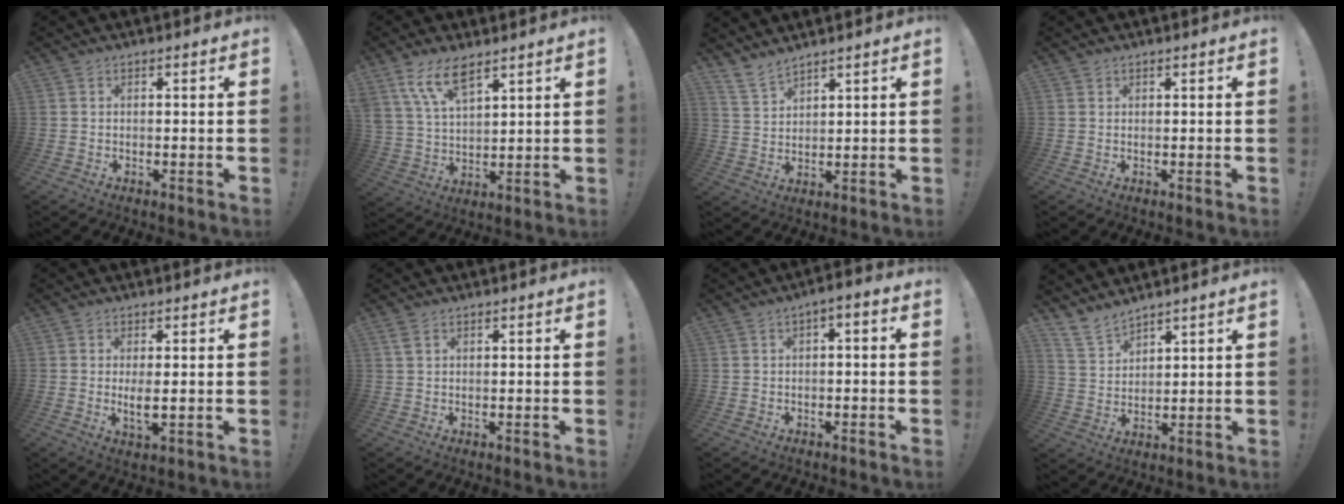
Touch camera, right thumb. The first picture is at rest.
{"total": 11.1, "force": [7.7, 4.6, 6.6], "torque": [-0.133, -0.029, 0.148]}
{"total": 6.2, "force": [5.5, 2.2, 1.9], "torque": [-0.046, -0.032, 0.109]}
{"total": 0.5, "force": [0.4, 0.3, 0.0], "torque": [0.002, 0.000, 0.009]}
{"total": 4.0, "force": [0.5, 1.0, 3.8], "torque": [-0.057, -0.015, 0.005]}
{"total": 2.1, "force": [1.2, 0.8, 1.5], "torque": [-0.028, 0.000, 0.021]}
{"total": 3.0, "force": [-1.5, 1.0, 2.4], "torque": [-0.041, 0.013, -0.026]}
{"total": 7.8, "force": [6.9, 3.0, 1.8], "torque": [-0.044, -0.047, 0.137]}